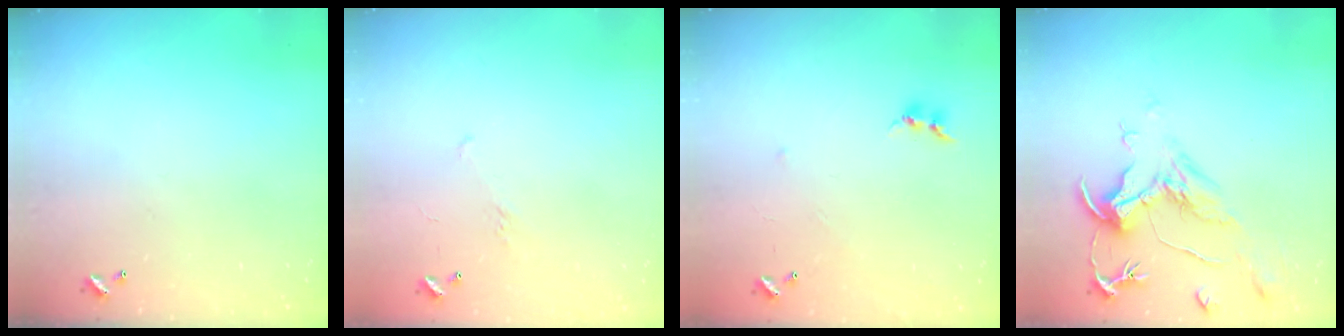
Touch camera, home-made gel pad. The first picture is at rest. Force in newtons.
{"total": 4.8, "press": 4.7, "slide": 0.9}
{"total": 5.1, "press": 5.0, "slide": 0.7}
{"total": 2.2, "press": 1.7, "slide": 1.4}